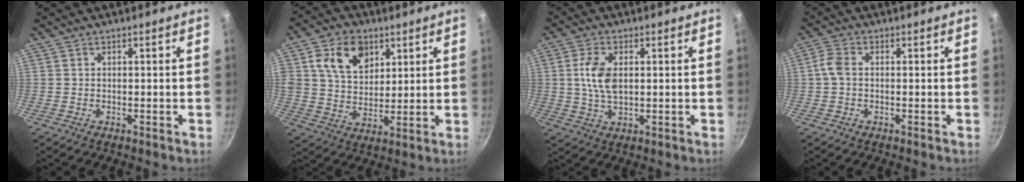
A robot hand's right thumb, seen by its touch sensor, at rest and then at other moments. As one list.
[{"total": 12.2, "force": [4.9, 8.7, 7.0], "torque": [-0.093, -0.014, 0.084]}, {"total": 7.4, "force": [1.1, 4.2, 6.0], "torque": [-0.113, 0.001, 0.021]}, {"total": 3.3, "force": [-0.2, 2.2, 2.5], "torque": [-0.058, 0.012, -0.011]}]